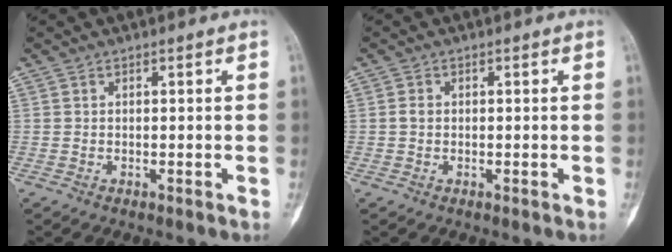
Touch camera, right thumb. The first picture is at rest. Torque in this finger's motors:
{"motor_torque": [0.07, 0.52, 0.22, -0.13, -0.02]}